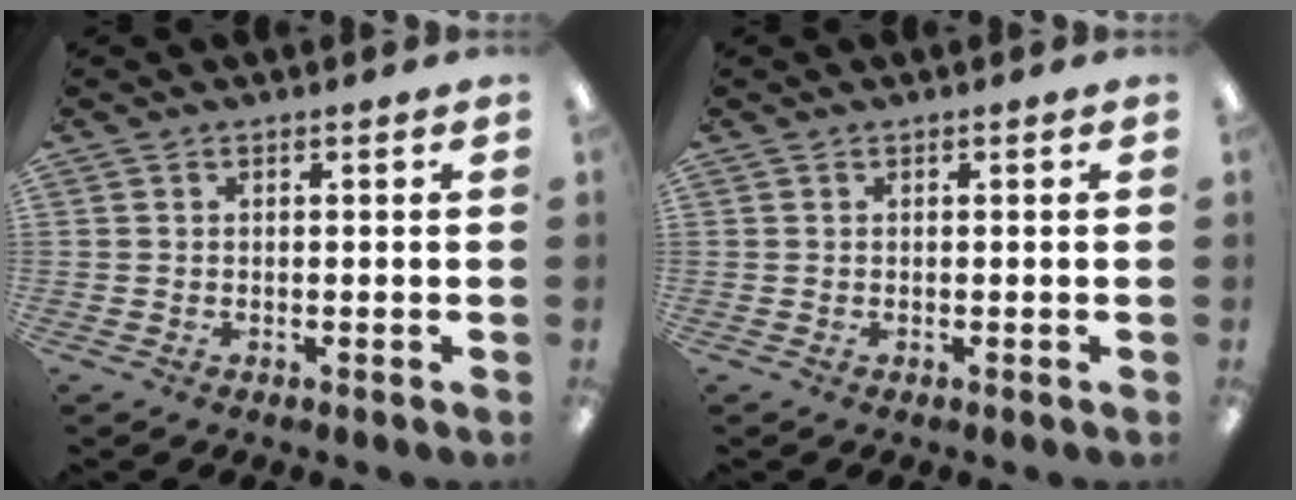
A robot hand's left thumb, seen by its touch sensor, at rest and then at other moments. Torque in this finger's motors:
{"motor_torque": [0.01, 0.01, 0.12, -0.12, 0.00]}